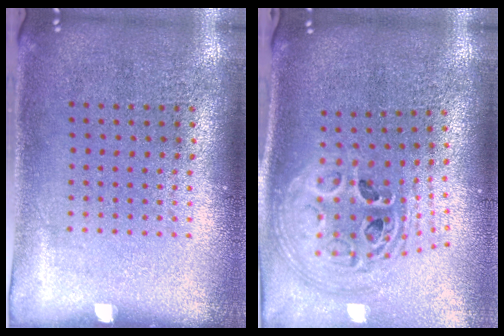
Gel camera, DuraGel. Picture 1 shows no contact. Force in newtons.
{"total": 2.6, "press": 1.9, "slide": 1.8}